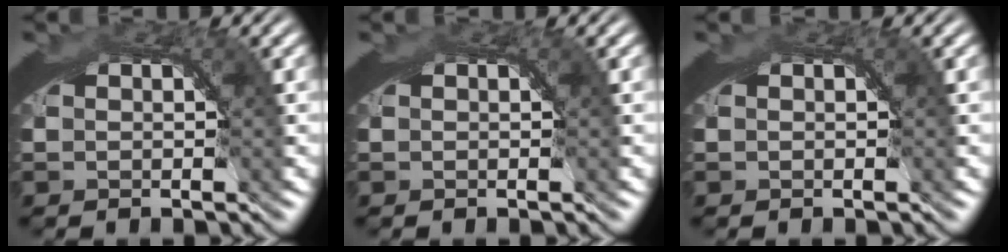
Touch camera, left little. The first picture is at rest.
{"total": 0.0}
{"total": 0.0}